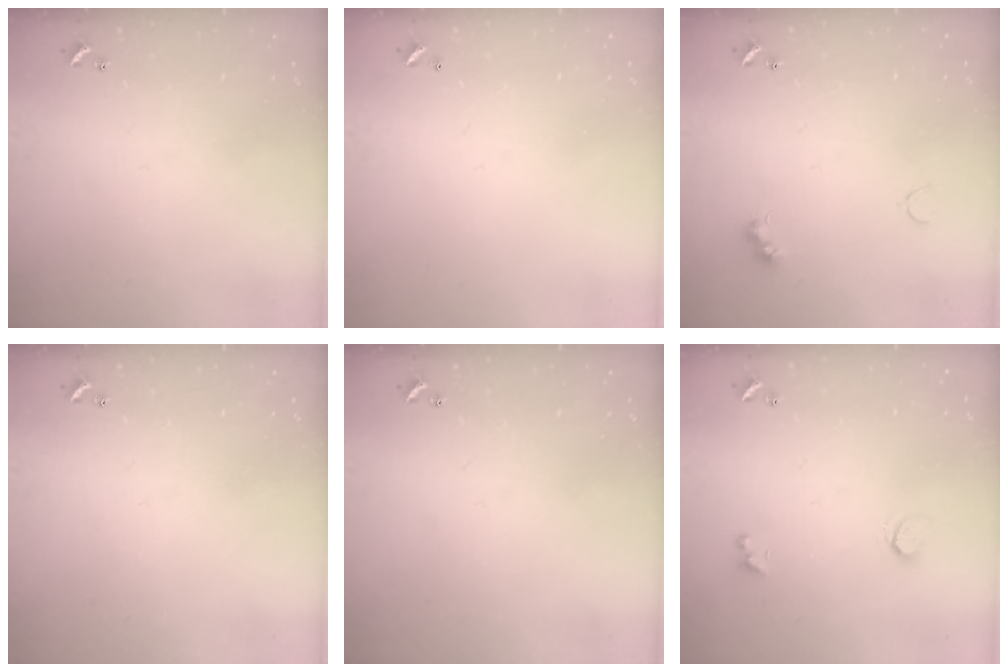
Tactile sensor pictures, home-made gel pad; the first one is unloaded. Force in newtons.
{"total": 2.8, "press": 2.8, "slide": 0.1}
{"total": 4.0, "press": 3.9, "slide": 0.8}
{"total": 0.0}
{"total": 0.0}
{"total": 1.3, "press": 1.2, "slide": 0.4}